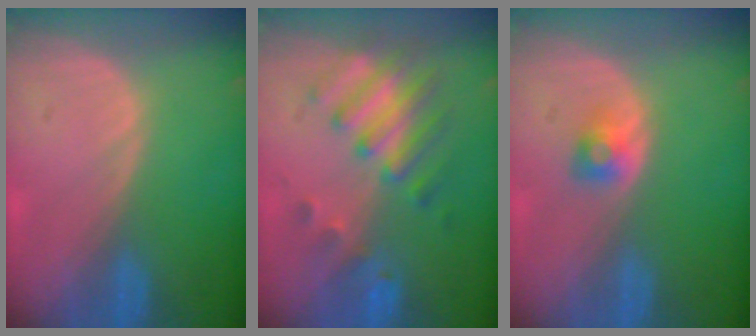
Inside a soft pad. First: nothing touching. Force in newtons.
{"total": 8.3, "press": 7.3, "slide": 4.1}
{"total": 2.2, "press": 2.2, "slide": 0.3}